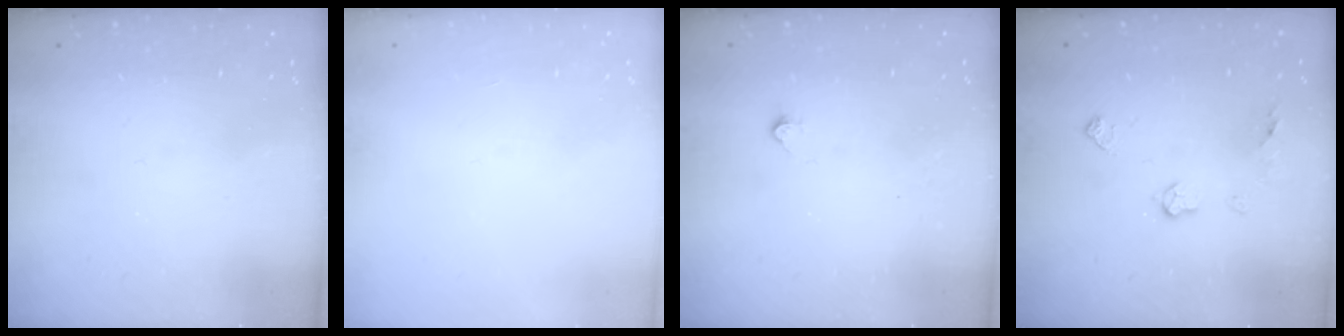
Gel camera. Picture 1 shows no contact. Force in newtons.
{"total": 0.0}
{"total": 2.2, "press": 2.2, "slide": 0.4}
{"total": 6.3, "press": 6.3, "slide": 0.3}